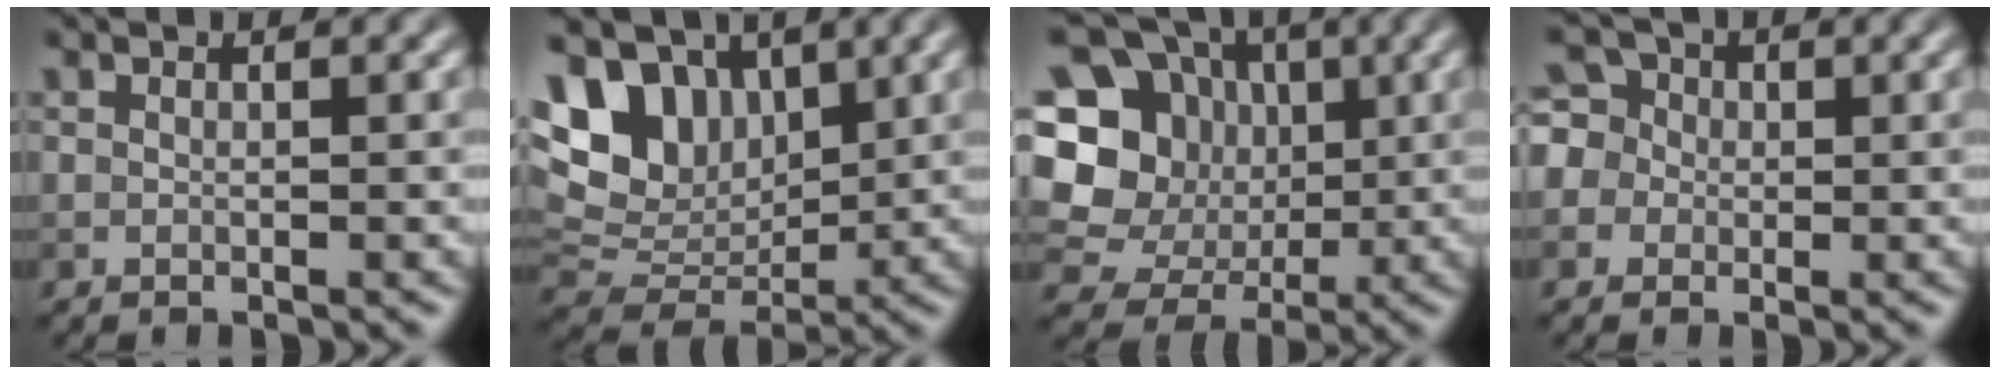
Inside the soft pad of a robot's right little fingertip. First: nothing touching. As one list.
[{"total": 9.3, "force": [4.1, 6.4, 5.4], "torque": [-0.112, 0.019, 0.074]}, {"total": 15.2, "force": [1.5, 13.8, 6.2], "torque": [-0.165, 0.034, 0.010]}, {"total": 5.4, "force": [0.3, 5.1, 1.9], "torque": [-0.039, 0.042, -0.031]}]